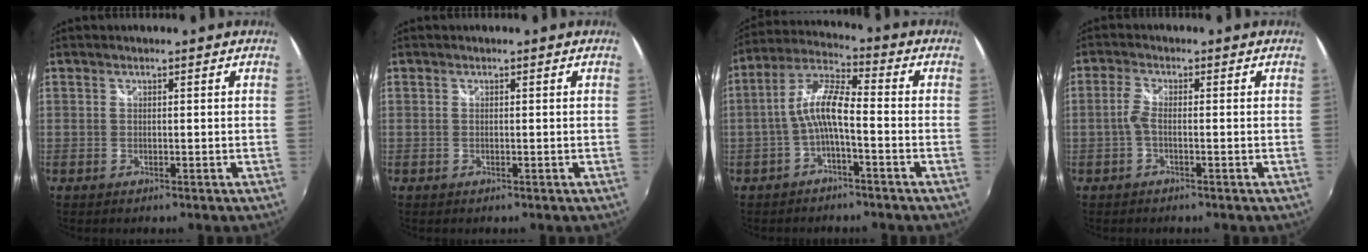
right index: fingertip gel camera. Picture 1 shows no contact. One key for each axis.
{"total": 0.0}
{"total": 7.7, "fx": -2.4, "fy": 1.8, "fz": 7.1, "tx": -0.162, "ty": 0.017, "tz": -0.046}
{"total": 2.2, "fx": -0.9, "fy": 0.6, "fz": 1.9, "tx": -0.049, "ty": 0.004, "tz": -0.022}